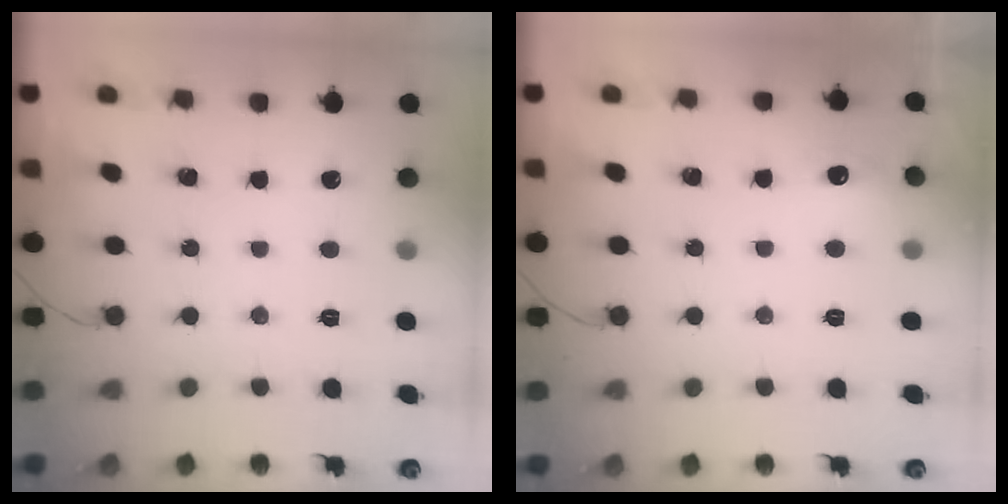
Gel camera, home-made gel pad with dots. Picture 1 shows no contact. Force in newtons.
{"total": 6.9, "press": 6.7, "slide": 1.4}